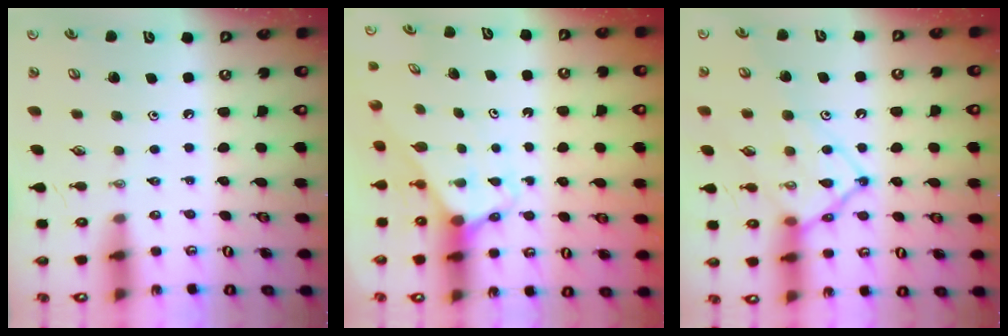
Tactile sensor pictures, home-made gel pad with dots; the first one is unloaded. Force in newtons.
{"total": 2.6, "press": 2.6, "slide": 0.1}
{"total": 13.9, "press": 13.9, "slide": 1.4}